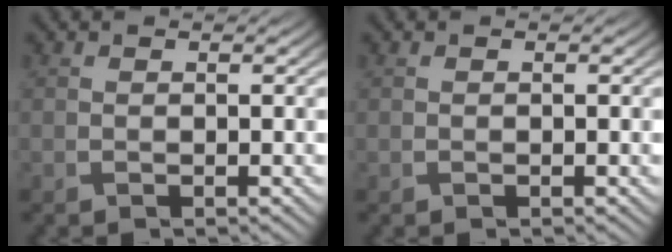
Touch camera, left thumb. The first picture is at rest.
{"total": 0.0}